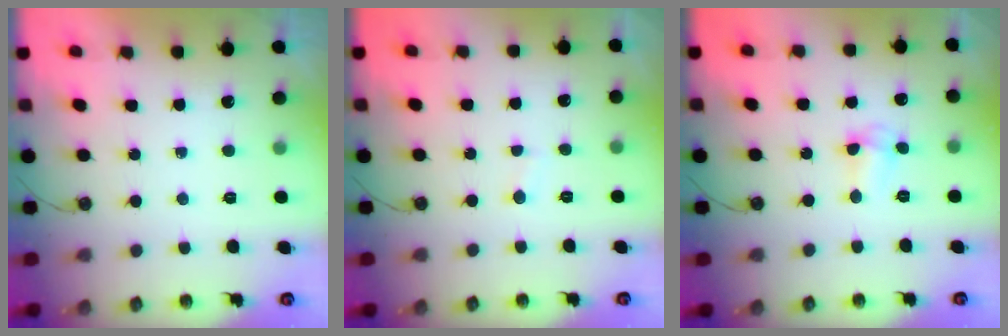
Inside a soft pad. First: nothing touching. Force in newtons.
{"total": 3.8, "press": 1.9, "slide": 3.3}
{"total": 3.0, "press": 2.9, "slide": 0.5}